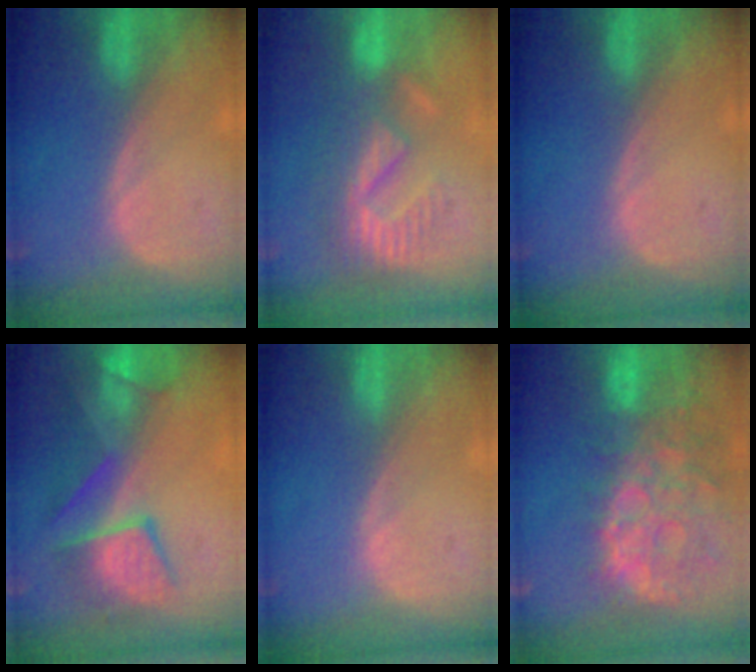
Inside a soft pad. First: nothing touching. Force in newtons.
{"total": 9.1, "press": 8.1, "slide": 4.1}
{"total": 0.0}
{"total": 9.6, "press": 8.7, "slide": 4.1}
{"total": 0.0}
{"total": 13.7, "press": 11.0, "slide": 8.1}